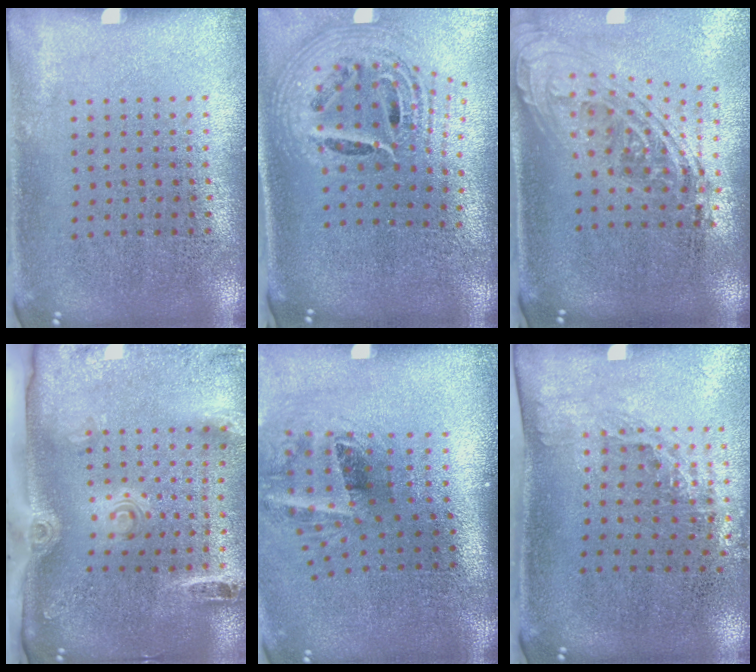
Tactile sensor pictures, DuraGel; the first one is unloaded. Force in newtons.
{"total": 2.5, "press": 1.8, "slide": 1.8}
{"total": 2.1, "press": 1.5, "slide": 1.5}
{"total": 3.0, "press": 2.1, "slide": 2.2}
{"total": 2.1, "press": 1.3, "slide": 1.7}
{"total": 1.4, "press": 1.1, "slide": 0.9}